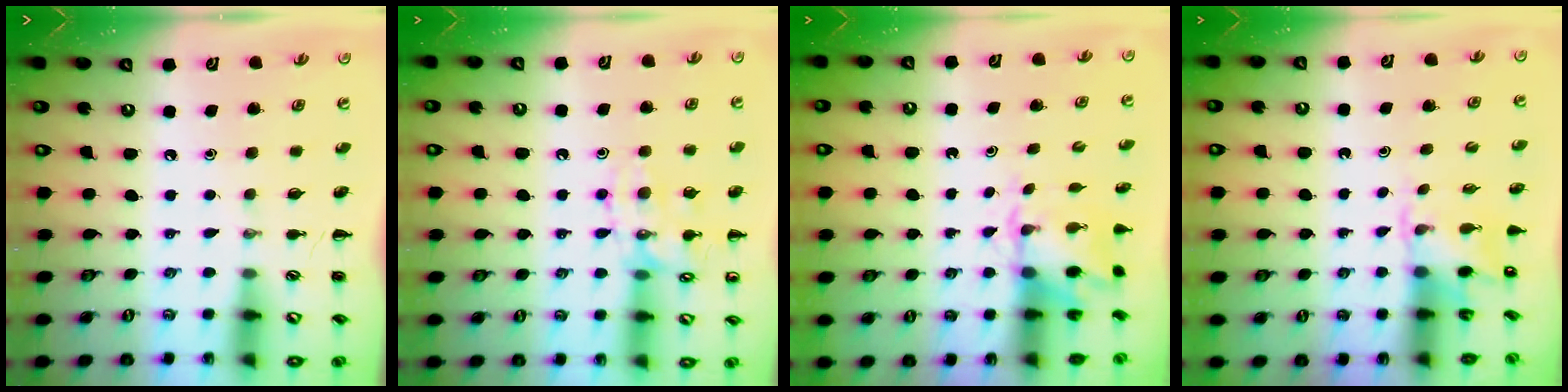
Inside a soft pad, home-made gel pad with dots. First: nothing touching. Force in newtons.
{"total": 12.8, "press": 12.8, "slide": 0.8}
{"total": 4.5, "press": 4.5, "slide": 0.3}
{"total": 2.5, "press": 2.3, "slide": 1.0}